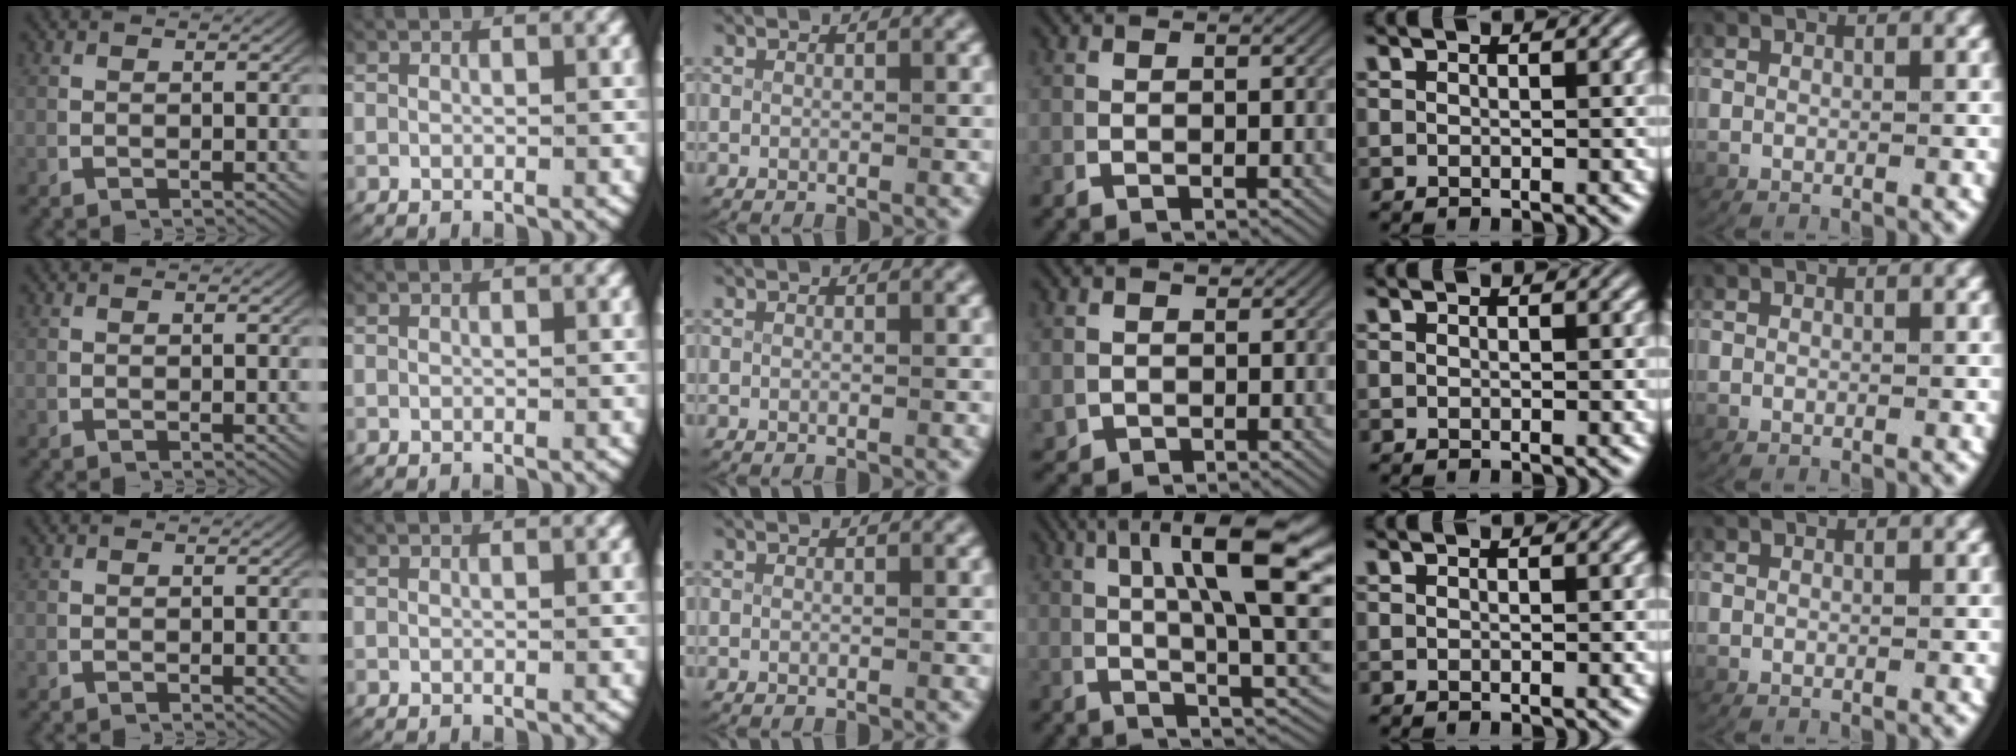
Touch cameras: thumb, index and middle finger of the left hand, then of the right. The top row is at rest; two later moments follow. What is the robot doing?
{"motion": "lift_and_place", "object": "plastic wrap"}